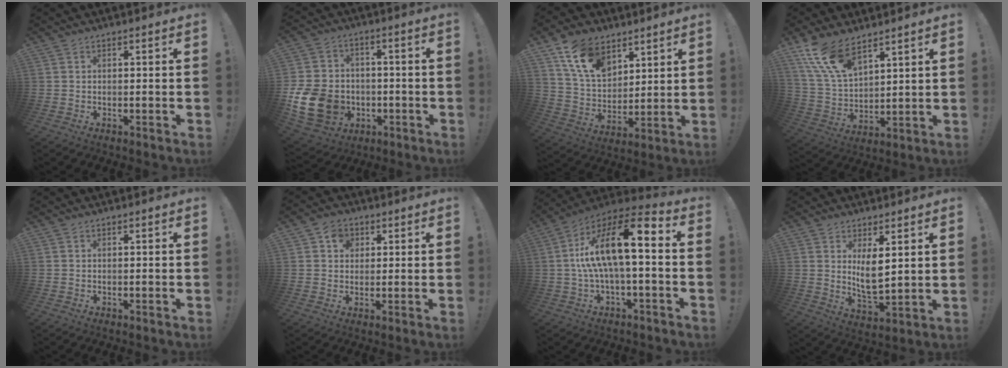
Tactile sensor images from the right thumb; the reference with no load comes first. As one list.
[{"total": 16.5, "force": [-3.8, 13.4, 8.8], "torque": [-0.172, 0.025, -0.057]}, {"total": 14.7, "force": [9.2, 9.1, 7.0], "torque": [-0.130, -0.042, 0.176]}, {"total": 13.9, "force": [10.0, 6.1, 7.6], "torque": [-0.174, -0.050, 0.193]}, {"total": 0.0}, {"total": 5.1, "force": [2.0, 4.4, 1.7], "torque": [-0.021, 0.000, 0.035]}, {"total": 17.3, "force": [1.9, 5.6, 16.2], "torque": [-0.279, -0.006, 0.028]}, {"total": 7.8, "force": [3.0, 3.3, 6.3], "torque": [-0.125, -0.024, 0.057]}]